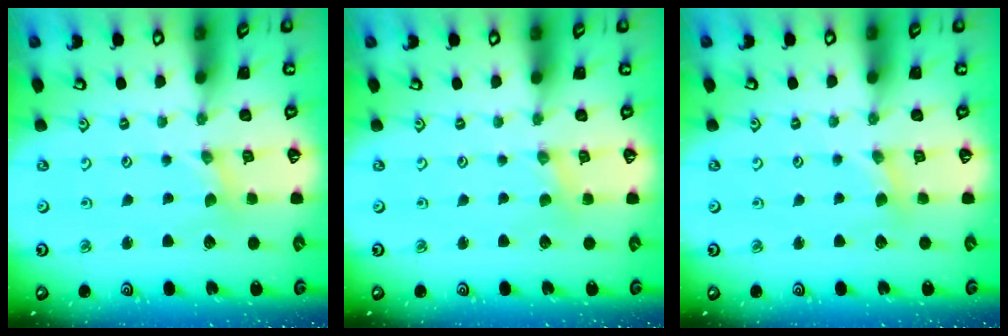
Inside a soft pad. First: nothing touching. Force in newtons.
{"total": 1.0, "press": 1.0, "slide": 0.2}
{"total": 2.8, "press": 2.8, "slide": 0.5}